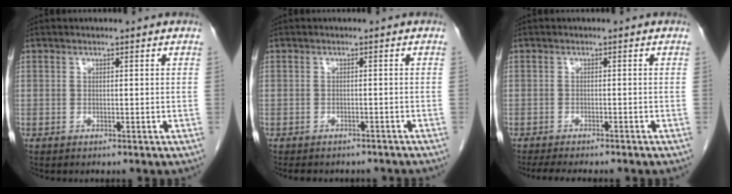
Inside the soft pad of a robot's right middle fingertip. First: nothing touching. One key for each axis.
{"total": 7.8, "fx": -6.9, "fy": 2.6, "fz": 2.6, "tx": -0.041, "ty": 0.000, "tz": -0.077}
{"total": 7.7, "fx": -6.6, "fy": 1.2, "fz": 3.8, "tx": -0.053, "ty": -0.011, "tz": -0.090}